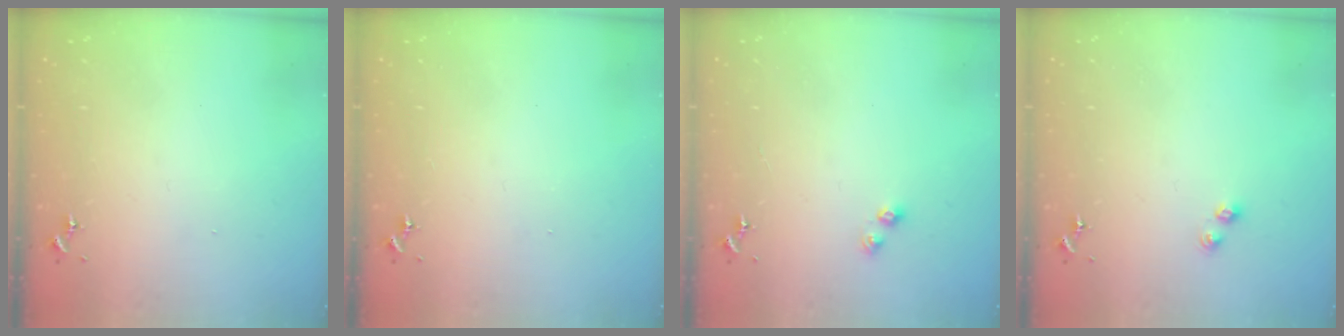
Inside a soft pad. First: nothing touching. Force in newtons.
{"total": 0.0}
{"total": 3.5, "press": 3.5, "slide": 0.7}
{"total": 3.6, "press": 3.6, "slide": 0.4}